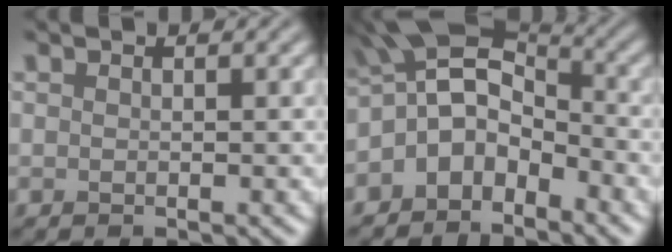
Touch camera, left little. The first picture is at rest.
{"total": 6.1, "force": [-2.1, 3.8, 4.3], "torque": [-0.062, 0.013, -0.054]}